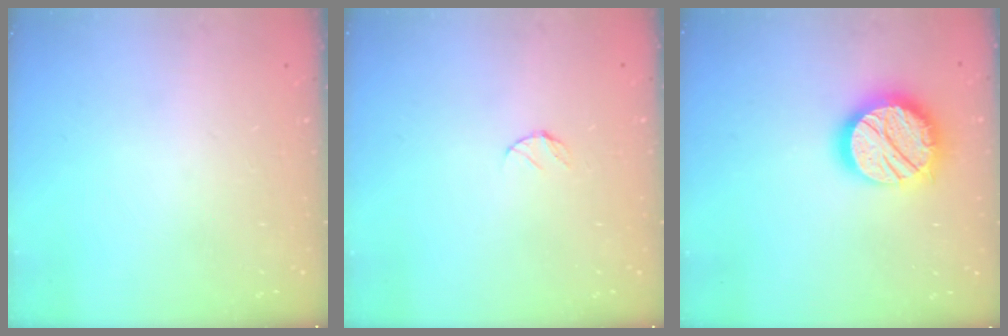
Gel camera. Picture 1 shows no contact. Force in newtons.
{"total": 4.0, "press": 3.9, "slide": 0.5}
{"total": 18.4, "press": 18.3, "slide": 1.7}